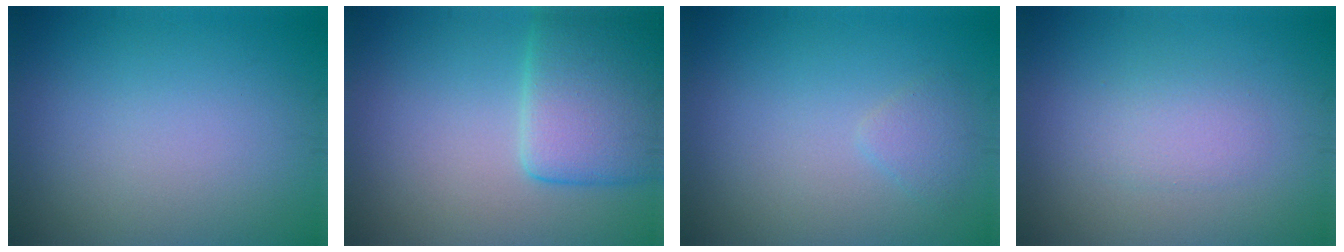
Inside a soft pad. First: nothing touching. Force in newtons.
{"total": 6.0, "press": 6.0, "slide": 0.4}
{"total": 1.2, "press": 1.2, "slide": 0.1}
{"total": 1.8, "press": 1.8, "slide": 0.1}